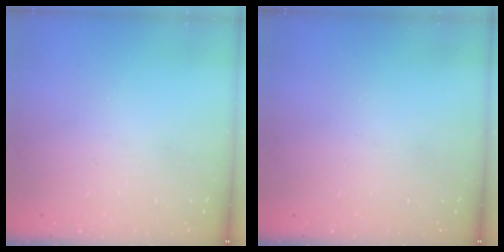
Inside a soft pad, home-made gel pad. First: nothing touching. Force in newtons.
{"total": 0.0}